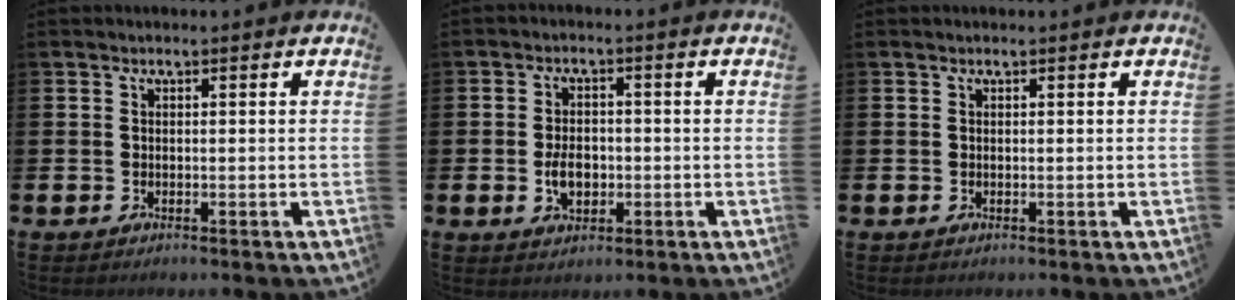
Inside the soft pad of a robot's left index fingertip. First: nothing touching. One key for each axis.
{"total": 3.9, "fx": -0.7, "fy": 2.6, "fz": 2.8, "tx": -0.036, "ty": 0.000, "tz": -0.018}
{"total": 0.0}